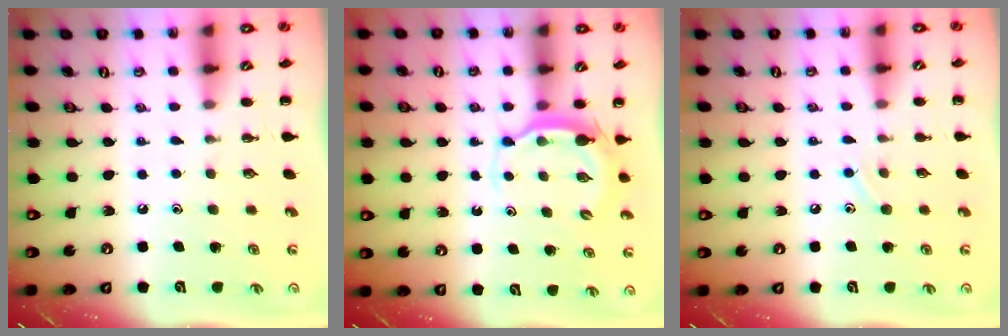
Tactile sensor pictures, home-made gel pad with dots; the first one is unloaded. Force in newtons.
{"total": 4.8, "press": 4.8, "slide": 0.5}
{"total": 6.8, "press": 6.6, "slide": 1.7}